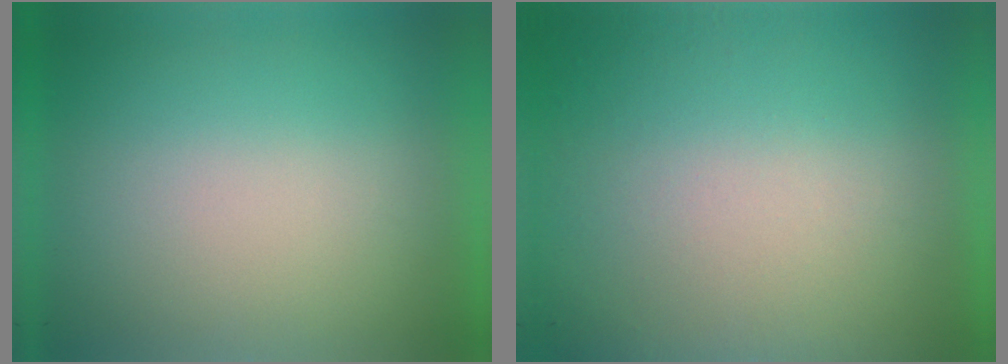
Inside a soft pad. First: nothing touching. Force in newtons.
{"total": 6.1}